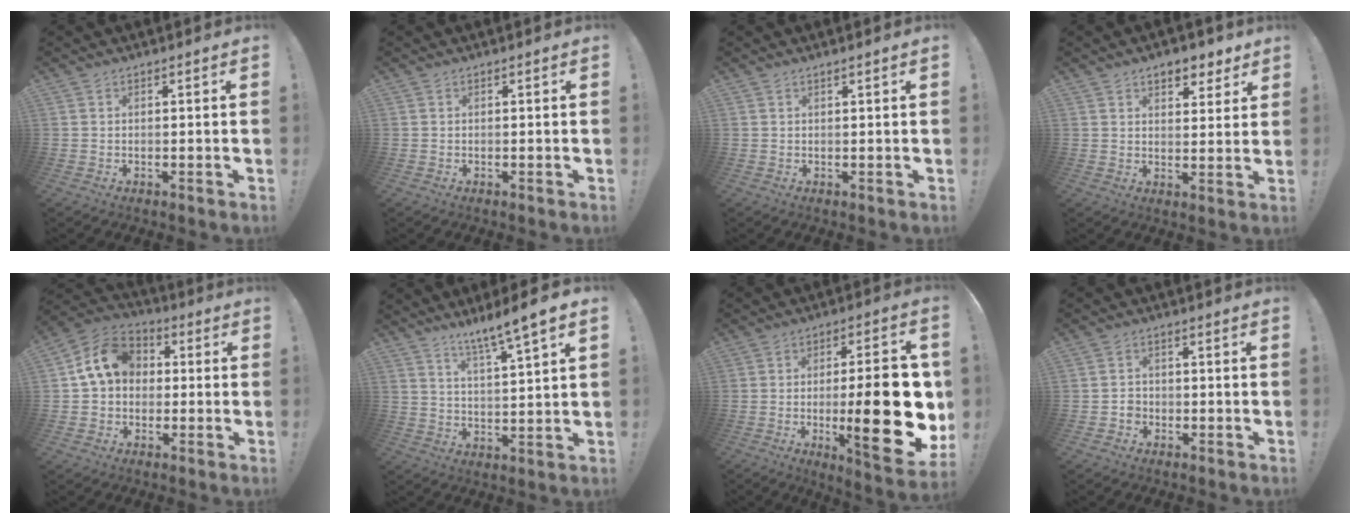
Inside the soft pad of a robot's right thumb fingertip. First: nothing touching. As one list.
[{"total": 0.0}, {"total": 1.0, "force": [0.6, -0.4, 0.7], "torque": [-0.007, -0.003, 0.009]}, {"total": 6.7, "force": [5.1, 3.5, 2.6], "torque": [-0.022, -0.031, 0.091]}, {"total": 12.9, "force": [2.5, 10.2, 7.6], "torque": [-0.122, 0.013, 0.055]}, {"total": 8.5, "force": [6.5, -0.8, 5.4], "torque": [-0.087, -0.049, 0.102]}, {"total": 25.9, "force": [-3.0, 7.7, 24.6], "torque": [-0.355, -0.004, -0.036]}, {"total": 2.7, "force": [-1.3, 2.2, 0.9], "torque": [-0.005, 0.001, -0.024]}]